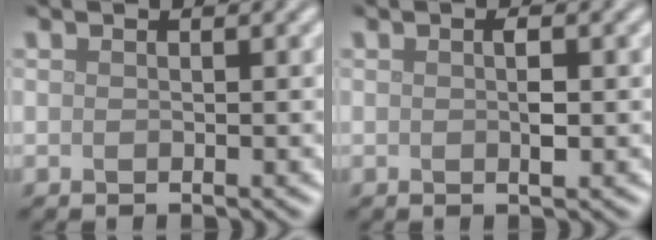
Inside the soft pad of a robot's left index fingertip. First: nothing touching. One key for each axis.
{"total": 1.4, "fx": 0.0, "fy": 0.4, "fz": 1.4, "tx": -0.025, "ty": 0.000, "tz": 0.001}